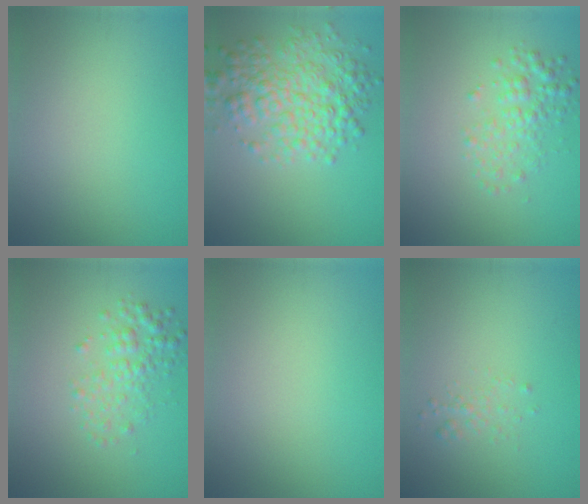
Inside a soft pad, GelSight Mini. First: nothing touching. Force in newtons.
{"total": 5.8, "press": 5.8, "slide": 0.1}
{"total": 2.6, "press": 2.6, "slide": 0.0}
{"total": 2.6, "press": 2.6, "slide": 0.0}
{"total": 0.0}
{"total": 1.0, "press": 1.0, "slide": 0.1}